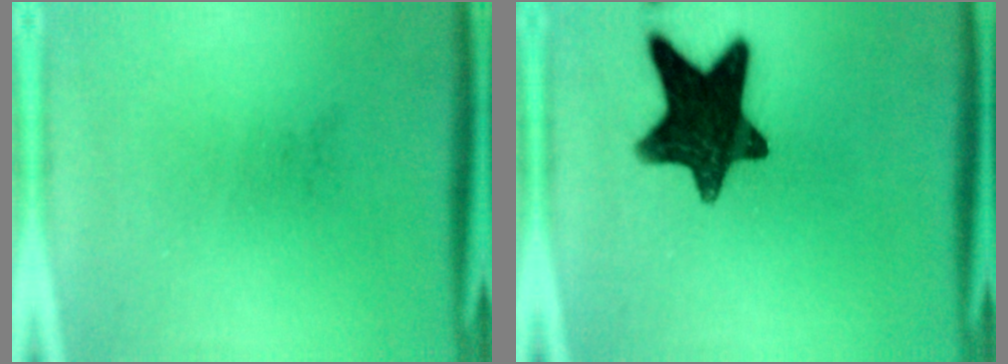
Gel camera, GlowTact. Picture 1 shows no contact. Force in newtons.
{"total": 14.2}